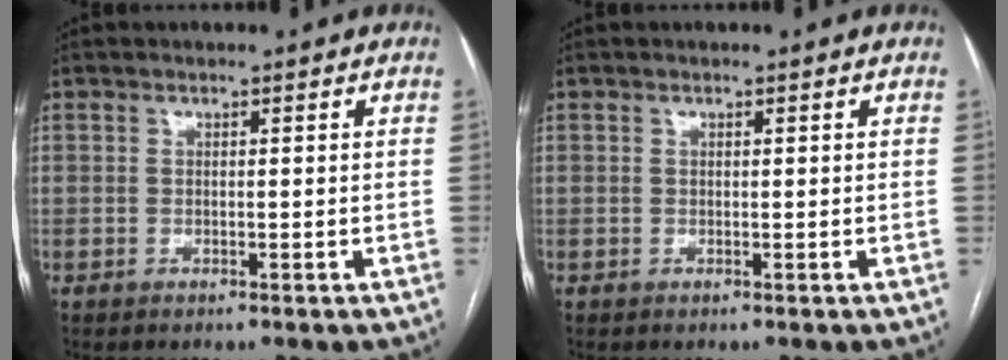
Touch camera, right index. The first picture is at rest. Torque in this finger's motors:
{"motor_torque": [0.17, -0.02, 0.02, 0.01]}